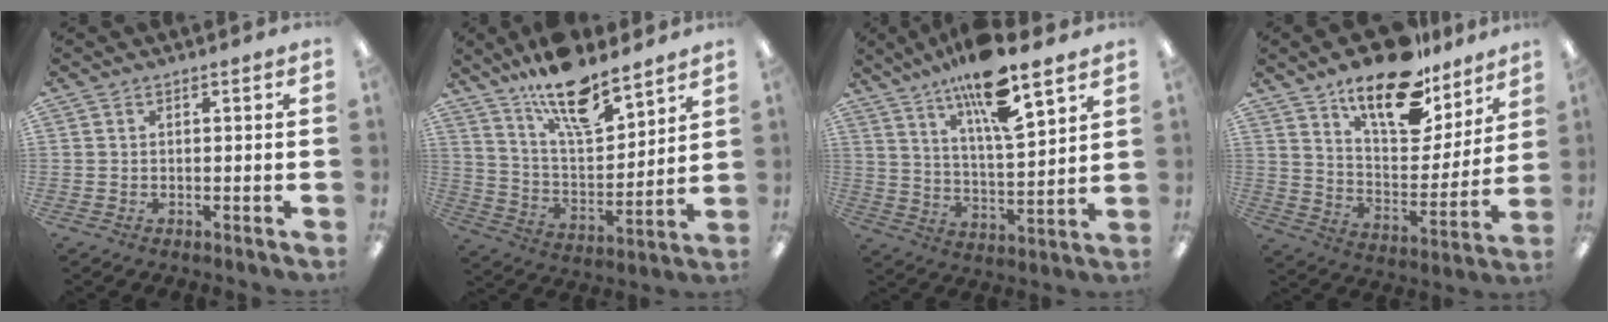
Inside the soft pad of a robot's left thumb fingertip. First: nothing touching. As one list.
[{"total": 16.4, "force": [12.9, 5.2, 8.7], "torque": [-0.155, -0.078, 0.224]}, {"total": 15.4, "force": [11.5, 3.1, 9.8], "torque": [-0.172, -0.066, 0.188]}, {"total": 18.8, "force": [14.1, 7.9, 9.6], "torque": [-0.159, -0.092, 0.245]}]